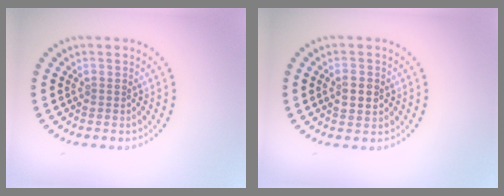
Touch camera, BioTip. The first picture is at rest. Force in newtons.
{"total": 2.7, "press": 2.7, "slide": 0.1}